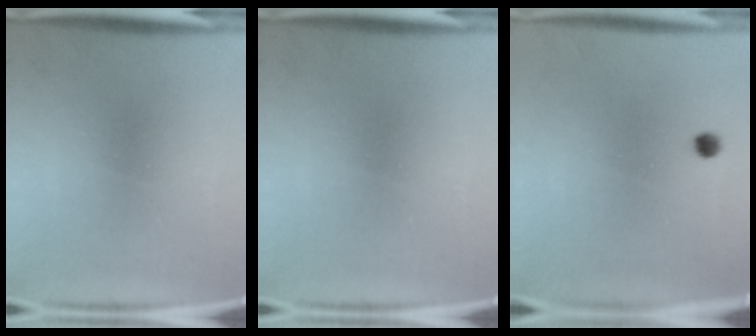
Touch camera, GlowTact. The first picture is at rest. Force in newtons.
{"total": 0.0}
{"total": 1.3}